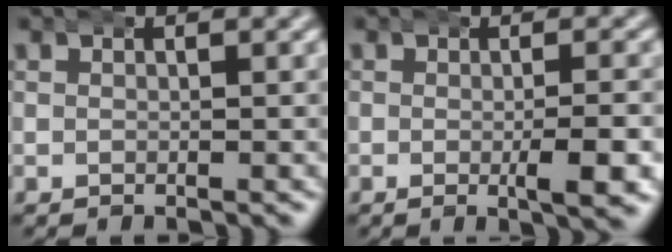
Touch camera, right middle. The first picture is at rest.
{"total": 2.6, "force": [-0.1, -0.1, 2.6], "torque": [-0.030, 0.007, -0.006]}